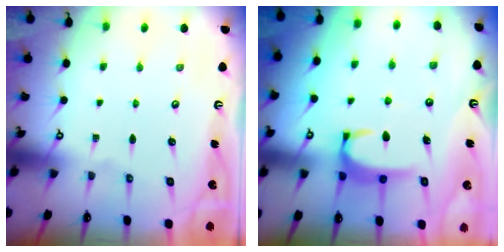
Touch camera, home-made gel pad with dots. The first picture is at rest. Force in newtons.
{"total": 2.9, "press": 2.8, "slide": 0.5}